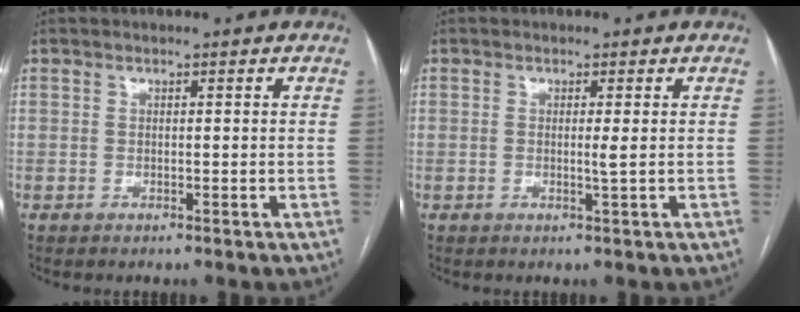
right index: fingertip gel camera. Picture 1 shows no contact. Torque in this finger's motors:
{"motor_torque": [0.18, 0.24, 0.09, 0.00]}